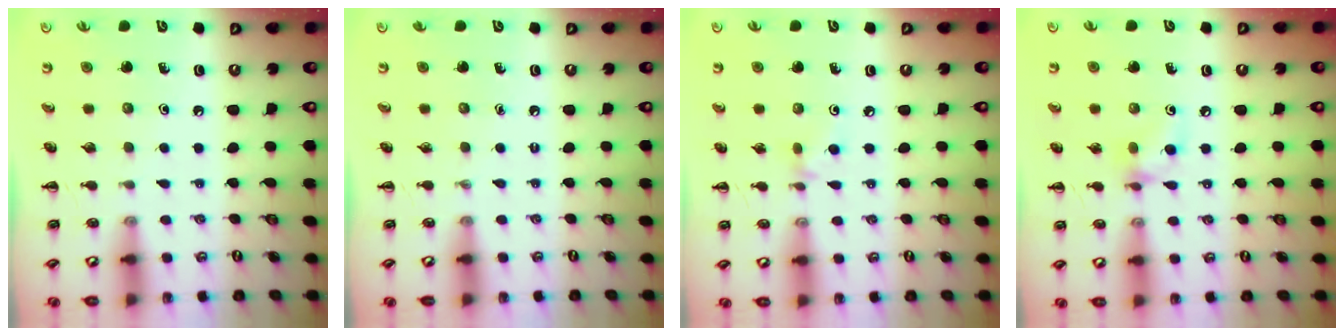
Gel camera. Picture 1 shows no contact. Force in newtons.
{"total": 0.0}
{"total": 2.8, "press": 2.6, "slide": 1.0}
{"total": 6.9, "press": 6.8, "slide": 1.0}